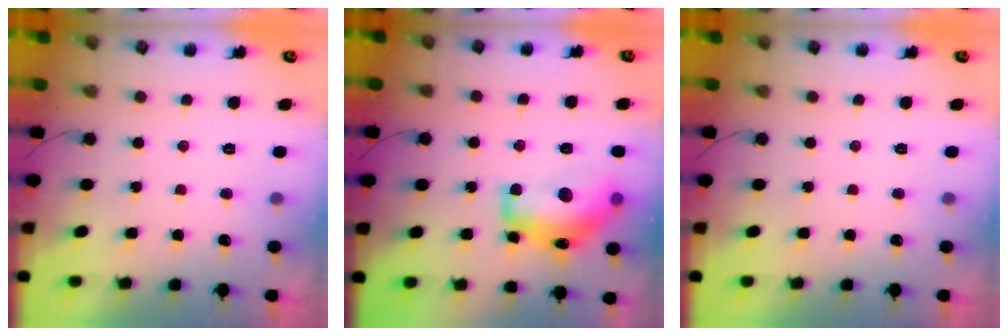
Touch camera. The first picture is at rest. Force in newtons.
{"total": 17.1, "press": 17.1, "slide": 1.0}
{"total": 0.0}